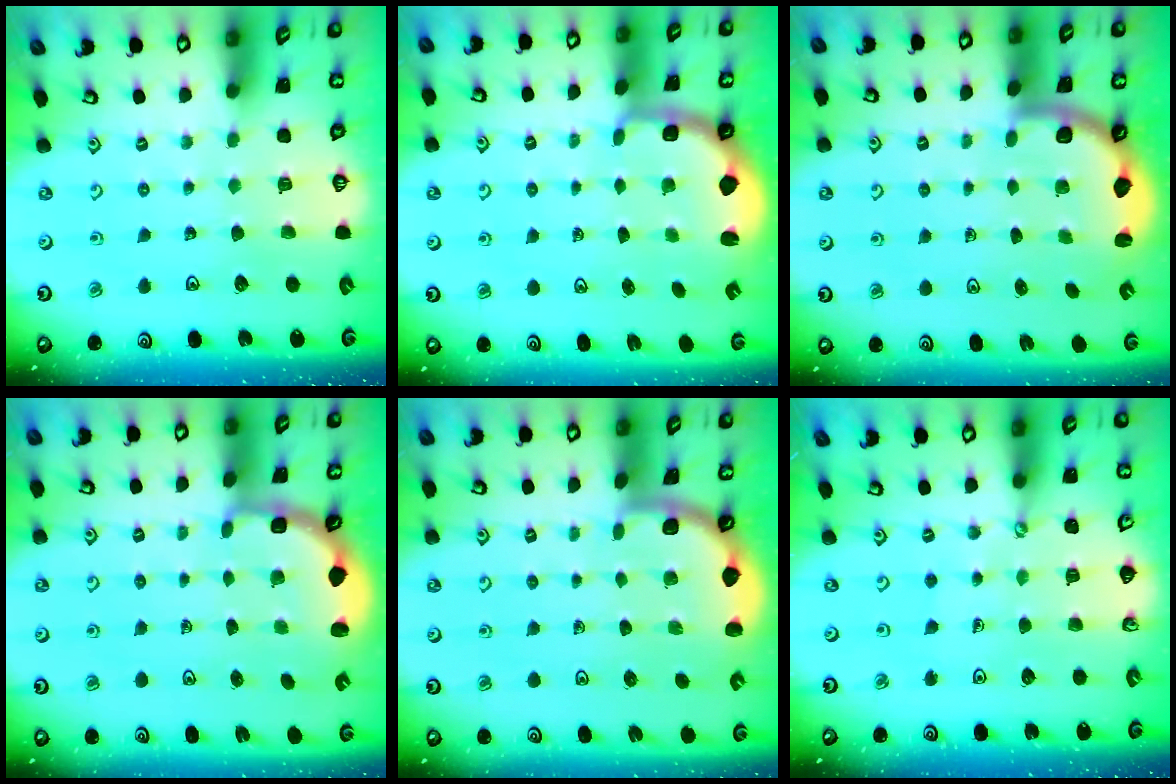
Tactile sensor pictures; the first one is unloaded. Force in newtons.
{"total": 2.1, "press": 1.3, "slide": 1.6}
{"total": 2.6, "press": 2.5, "slide": 0.7}
{"total": 2.9, "press": 2.3, "slide": 1.7}
{"total": 1.8, "press": 1.8, "slide": 0.0}
{"total": 0.5, "press": 0.5, "slide": 0.1}